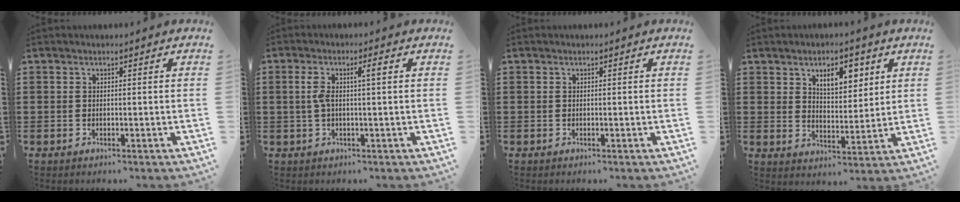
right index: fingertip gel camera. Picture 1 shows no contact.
{"total": 4.0, "force": [0.5, 0.4, 4.0], "torque": [-0.082, -0.001, 0.003]}
{"total": 0.0}
{"total": 6.3, "force": [3.3, 3.2, 4.3], "torque": [-0.064, 0.000, 0.051]}